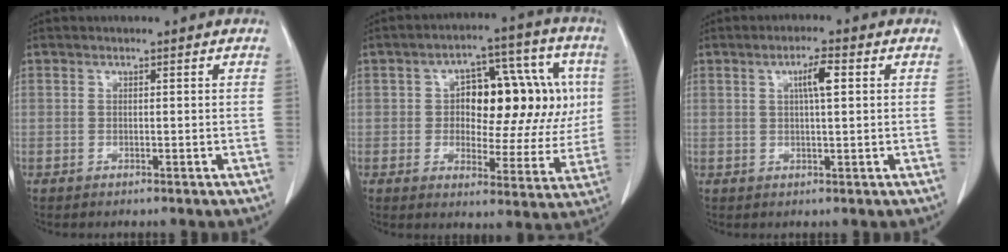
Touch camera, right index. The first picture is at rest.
{"total": 15.5, "force": [2.3, 7.7, 13.2], "torque": [-0.160, 0.040, 0.040]}
{"total": 3.8, "force": [1.1, 0.4, 3.6], "torque": [-0.062, 0.004, 0.018]}